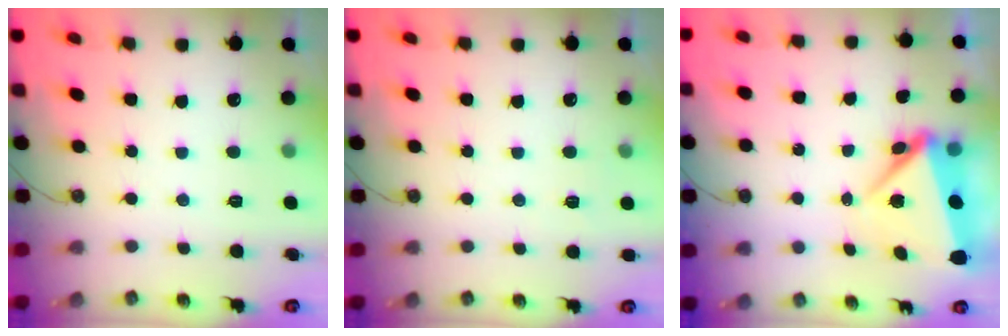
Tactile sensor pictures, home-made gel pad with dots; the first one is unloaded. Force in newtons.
{"total": 2.7, "press": 2.7, "slide": 0.5}
{"total": 8.7, "press": 6.8, "slide": 5.4}